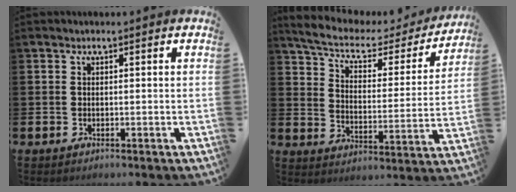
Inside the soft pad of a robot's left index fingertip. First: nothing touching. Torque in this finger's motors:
{"motor_torque": [0.71, -1.43, -0.41, 0.00]}